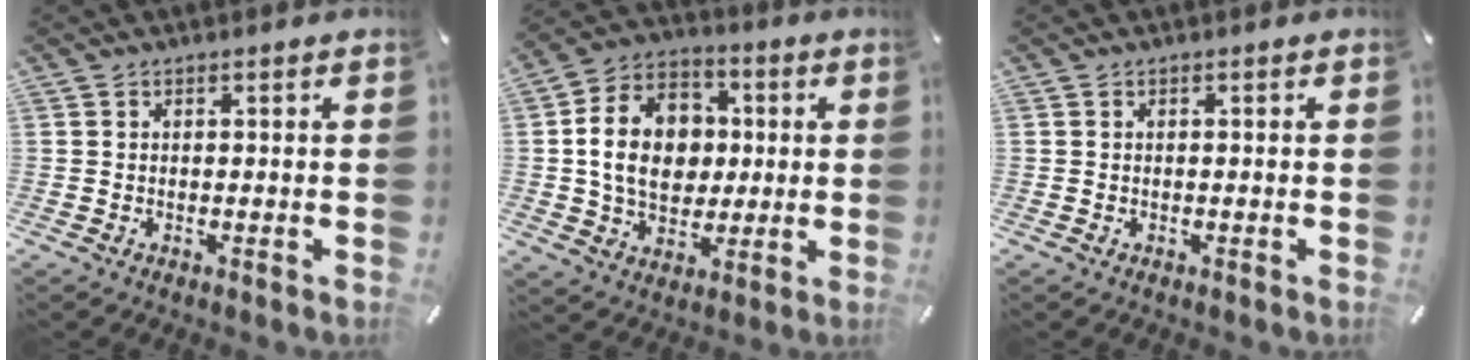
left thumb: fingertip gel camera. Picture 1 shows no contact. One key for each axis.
{"total": 15.3, "fx": 0.4, "fy": 12.4, "fz": 9.0, "tx": -0.173, "ty": 0.018, "tz": 0.008}
{"total": 0.0}